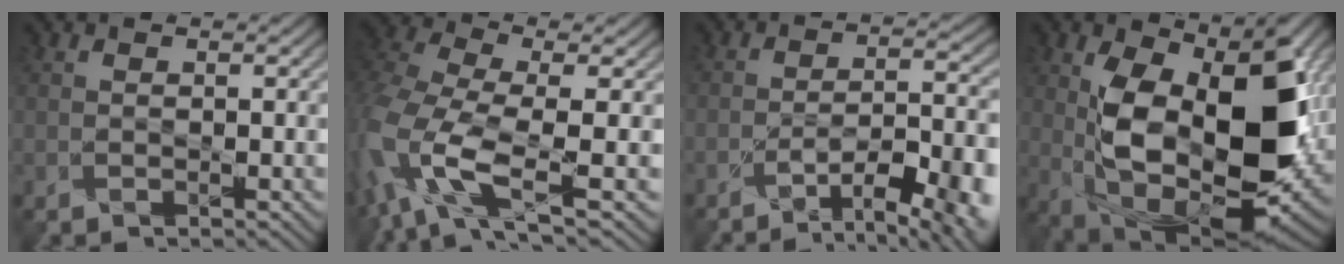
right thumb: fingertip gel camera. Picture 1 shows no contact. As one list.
[{"total": 12.7, "force": [-4.7, 5.6, 10.3], "torque": [-0.282, -0.029, -0.082]}, {"total": 11.4, "force": [-7.9, 3.0, 7.6], "torque": [-0.115, 0.002, -0.113]}, {"total": 14.6, "force": [0.8, 8.1, 12.1], "torque": [-0.185, -0.020, 0.013]}]